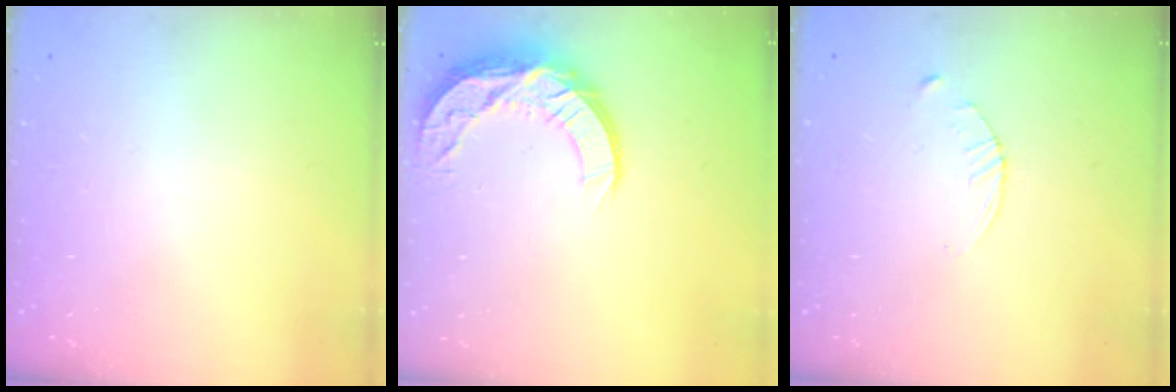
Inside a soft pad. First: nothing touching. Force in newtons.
{"total": 11.3, "press": 11.3, "slide": 0.7}
{"total": 2.9, "press": 2.9, "slide": 0.4}